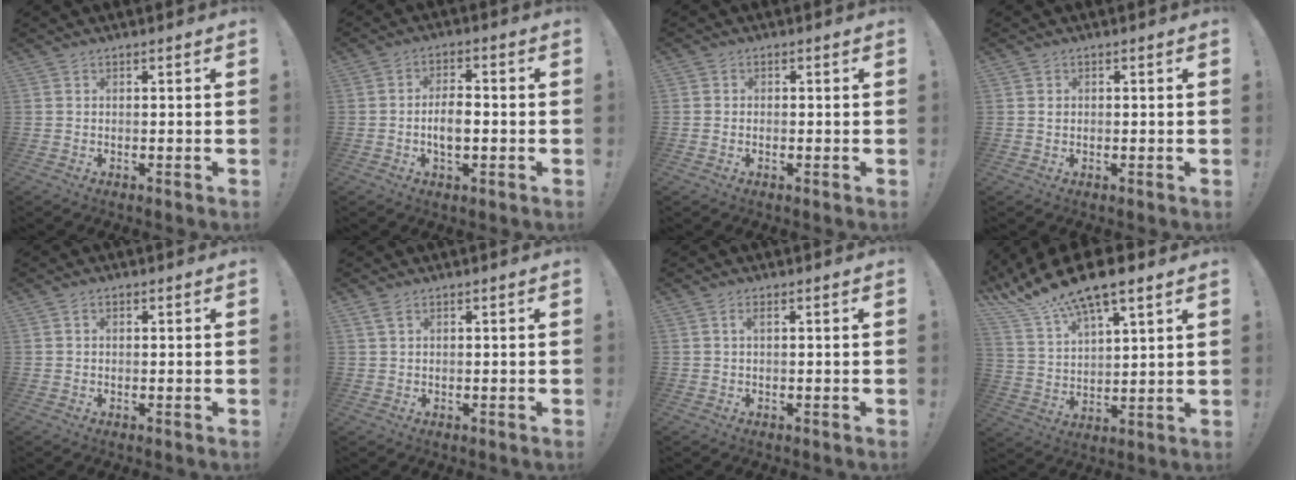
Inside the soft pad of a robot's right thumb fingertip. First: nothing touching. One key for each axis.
{"total": 6.1, "fx": -1.4, "fy": 3.0, "fz": 5.1, "tx": -0.082, "ty": 0.005, "tz": -0.028}
{"total": 0.6, "fx": -0.2, "fy": 0.6, "fz": 0.0, "tx": 0.001, "ty": 0.004, "tz": -0.003}
{"total": 0.6, "fx": 0.4, "fy": 0.5, "fz": -0.2, "tx": 0.010, "ty": 0.001, "tz": 0.005}
{"total": 0.8, "fx": 0.2, "fy": 0.6, "fz": 0.5, "tx": -0.001, "ty": -0.001, "tz": 0.002}
{"total": 1.9, "fx": 1.1, "fy": 0.6, "fz": 1.4, "tx": -0.025, "ty": -0.002, "tz": 0.018}
{"total": 1.5, "fx": 0.3, "fy": 0.1, "fz": 1.4, "tx": -0.021, "ty": -0.001, "tz": 0.003}
{"total": 13.2, "fx": 11.0, "fy": 3.0, "fz": 6.8, "tx": -0.143, "ty": -0.074, "tz": 0.195}